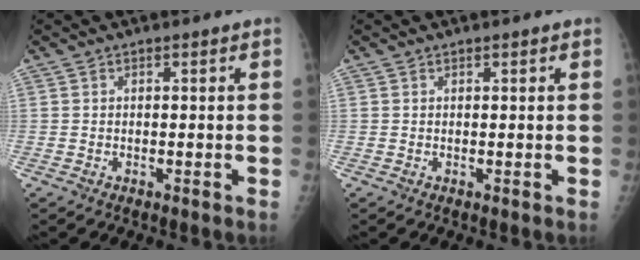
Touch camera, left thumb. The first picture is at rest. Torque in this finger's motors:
{"motor_torque": [0.02, 0.09, -0.24, -0.24, -0.05]}